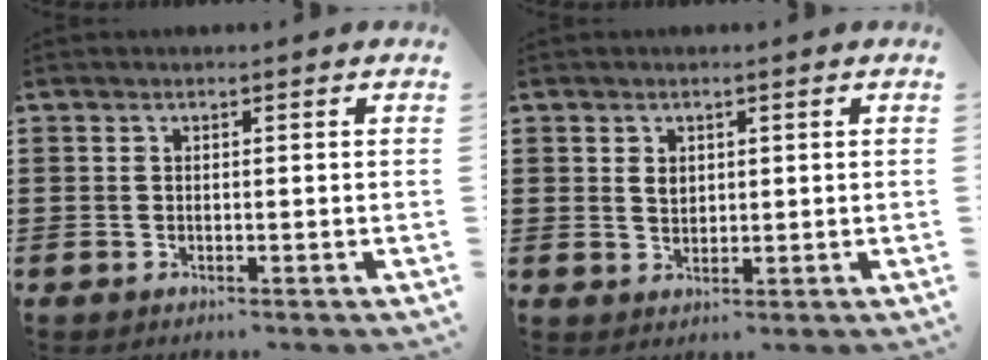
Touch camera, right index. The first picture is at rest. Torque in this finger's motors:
{"motor_torque": [2.14, 0.00, -0.45, -0.19]}